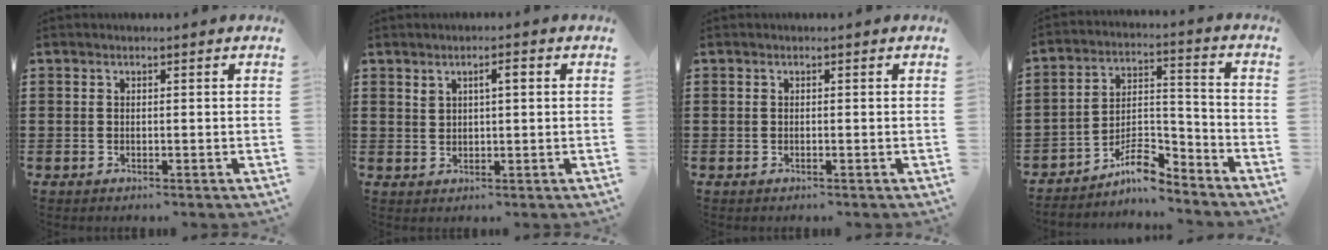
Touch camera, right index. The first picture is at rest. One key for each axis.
{"total": 2.5, "fx": 1.1, "fy": 0.9, "fz": 2.1, "tx": -0.036, "ty": 0.002, "tz": 0.015}
{"total": 0.0}
{"total": 8.0, "fx": -6.5, "fy": 2.7, "fz": 3.7, "tx": -0.064, "ty": 0.018, "tz": -0.124}